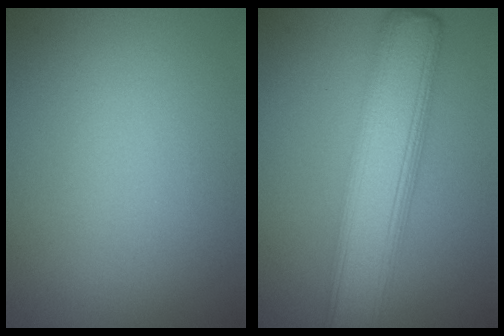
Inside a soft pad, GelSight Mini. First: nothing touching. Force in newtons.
{"total": 8.2, "press": 8.2, "slide": 0.3}